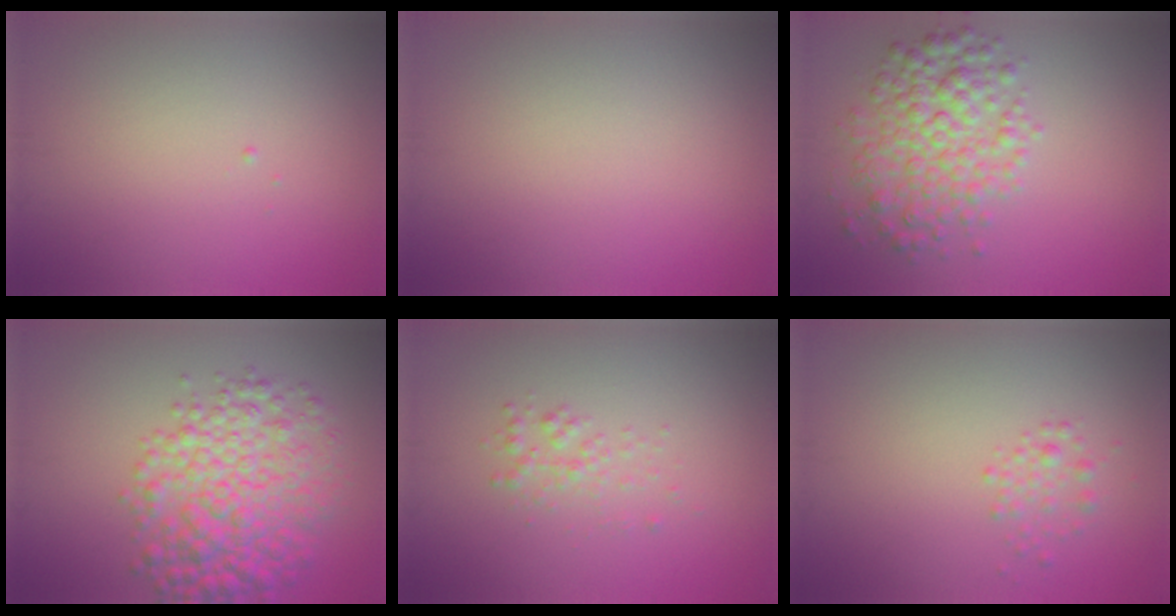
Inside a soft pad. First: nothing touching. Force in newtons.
{"total": 0.0}
{"total": 5.4, "press": 5.4, "slide": 0.1}
{"total": 7.4, "press": 7.4, "slide": 0.1}
{"total": 1.4, "press": 1.4, "slide": 0.1}
{"total": 1.4, "press": 1.4, "slide": 0.1}